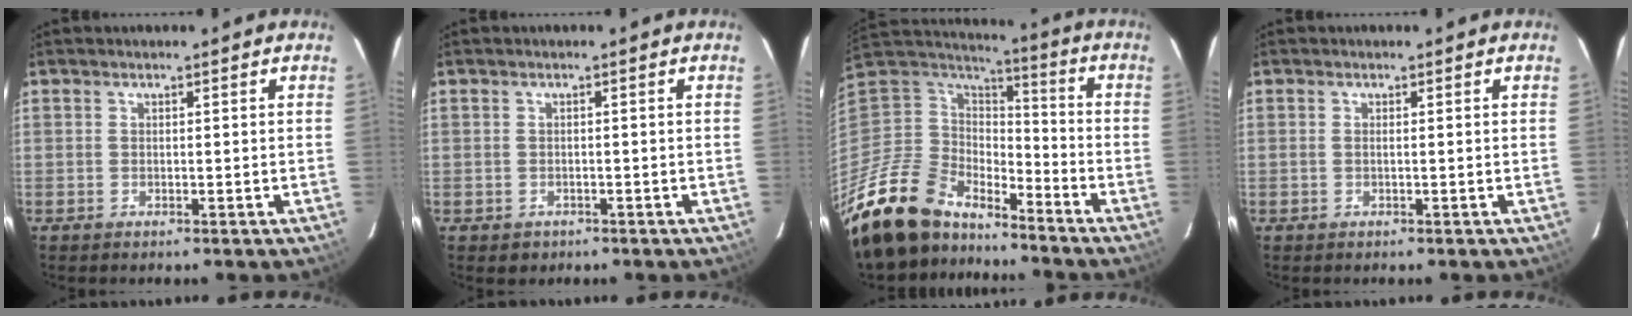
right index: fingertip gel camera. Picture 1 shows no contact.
{"total": 2.2, "force": [-0.9, 1.9, 0.5], "torque": [-0.014, -0.001, -0.002]}
{"total": 21.1, "force": [-17.2, 9.5, 7.7], "torque": [-0.194, -0.013, -0.309]}
{"total": 0.5, "force": [0.0, -0.1, 0.5], "torque": [-0.007, 0.003, 0.000]}